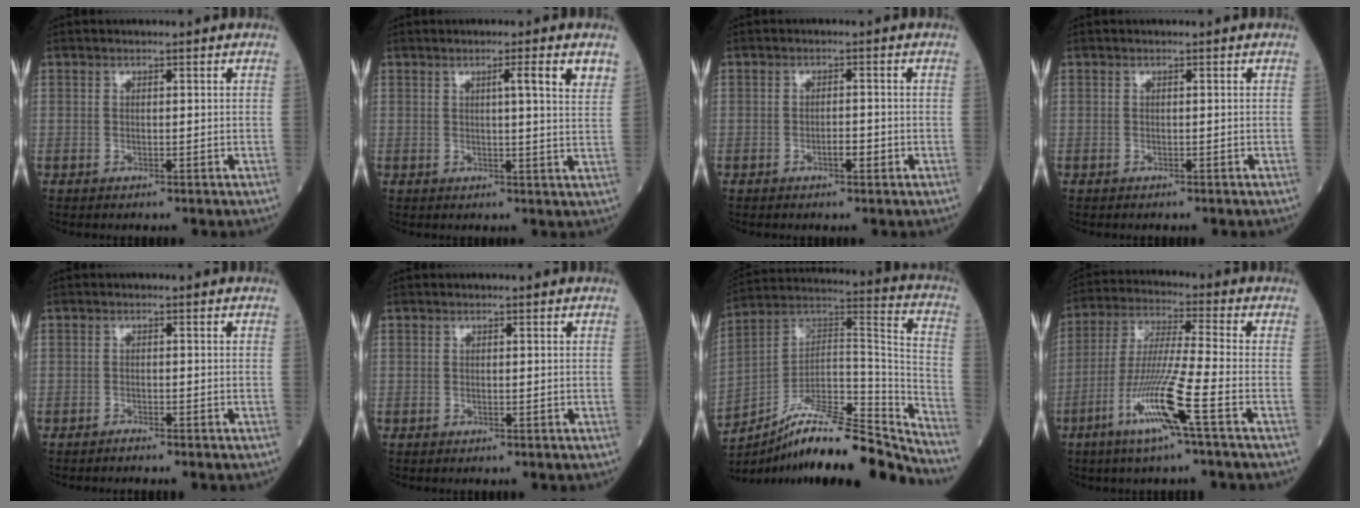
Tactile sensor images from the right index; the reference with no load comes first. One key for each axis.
{"total": 5.1, "fx": 2.6, "fy": -0.5, "fz": 4.3, "tx": -0.054, "ty": -0.005, "tz": 0.030}
{"total": 1.9, "fx": -0.9, "fy": 0.4, "fz": 1.6, "tx": -0.023, "ty": 0.002, "tz": -0.016}
{"total": 0.0}
{"total": 0.9, "fx": -0.9, "fy": -0.1, "fz": 0.3, "tx": -0.009, "ty": 0.000, "tz": -0.014}
{"total": 0.0}
{"total": 19.7, "fx": -17.4, "fy": 1.4, "fz": 9.3, "tx": -0.140, "ty": 0.041, "tz": -0.295}
{"total": 11.9, "fx": -5.5, "fy": -1.2, "fz": 10.4, "tx": -0.209, "ty": -0.015, "tz": -0.110}